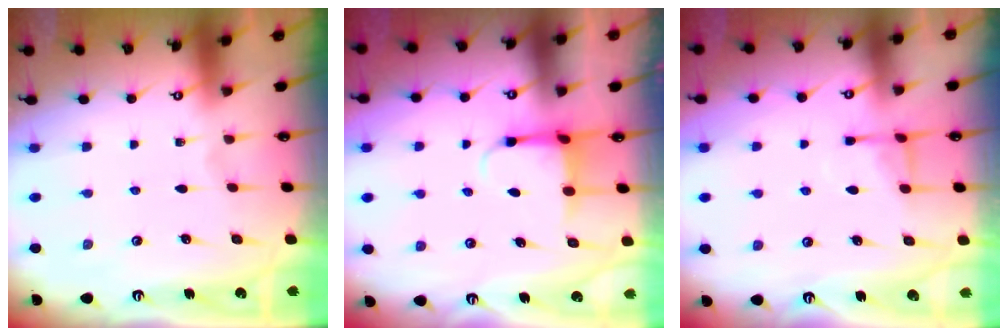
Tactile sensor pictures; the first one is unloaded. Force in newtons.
{"total": 3.8, "press": 3.5, "slide": 1.4}
{"total": 5.9, "press": 5.8, "slide": 0.8}